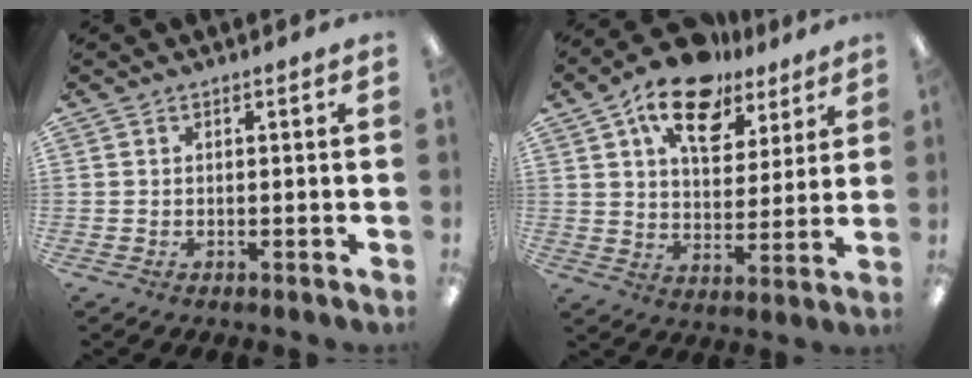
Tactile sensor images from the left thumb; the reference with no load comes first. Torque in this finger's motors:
{"motor_torque": [0.29, 0.41, 1.73, -1.04, 0.29]}